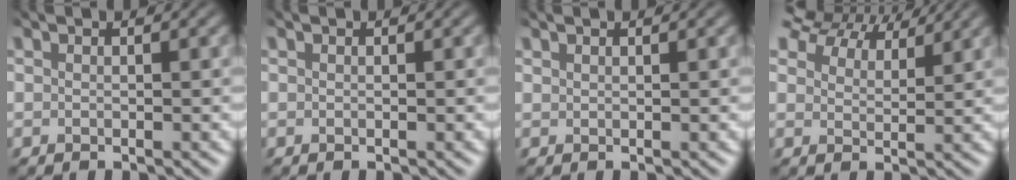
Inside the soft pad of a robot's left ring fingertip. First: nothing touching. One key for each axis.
{"total": 0.0}
{"total": 0.7, "fx": 0.7, "fy": 0.1, "fz": 0.2, "tx": -0.004, "ty": 0.004, "tz": 0.009}
{"total": 7.3, "fx": 6.8, "fy": 2.0, "fz": 1.8, "tx": -0.063, "ty": -0.002, "tz": 0.127}